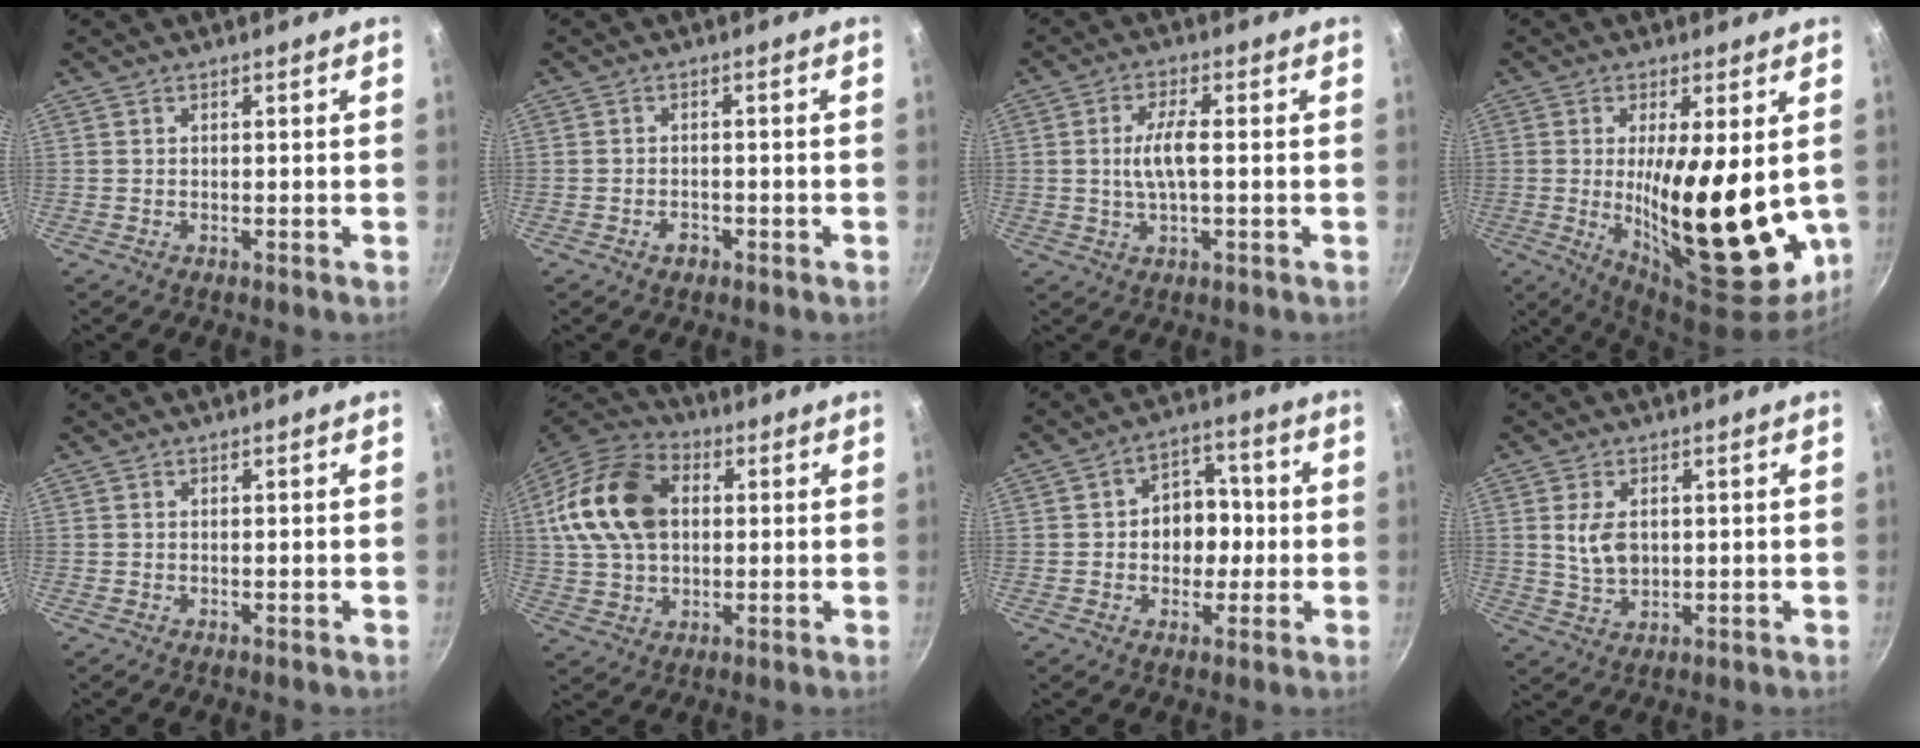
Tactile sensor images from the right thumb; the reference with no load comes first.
{"total": 2.2, "force": [-1.2, 1.5, 1.0], "torque": [-0.009, 0.015, -0.017]}
{"total": 6.3, "force": [0.1, 2.1, 5.9], "torque": [-0.119, 0.012, 0.002]}
{"total": 21.4, "force": [0.2, 7.4, 20.1], "torque": [-0.291, -0.032, 0.015]}
{"total": 0.0}
{"total": 18.7, "force": [3.3, 13.2, 12.9], "torque": [-0.232, 0.022, 0.049]}
{"total": 9.6, "force": [-0.3, 7.5, 5.9], "torque": [-0.031, 0.017, -0.013]}
{"total": 6.0, "force": [1.1, 3.8, 4.5], "torque": [-0.076, -0.009, 0.027]}